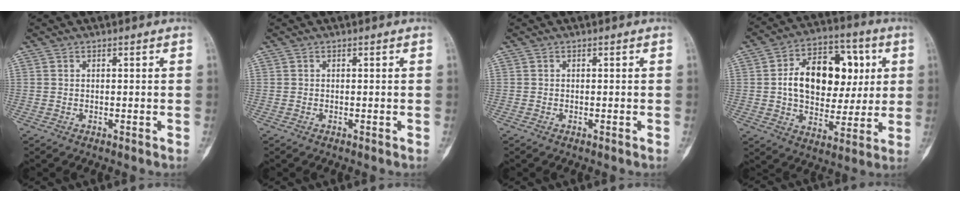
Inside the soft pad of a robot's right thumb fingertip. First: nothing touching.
{"total": 0.0}
{"total": 0.0}
{"total": 18.9, "force": [3.1, 12.8, 13.6], "torque": [-0.170, 0.015, 0.050]}